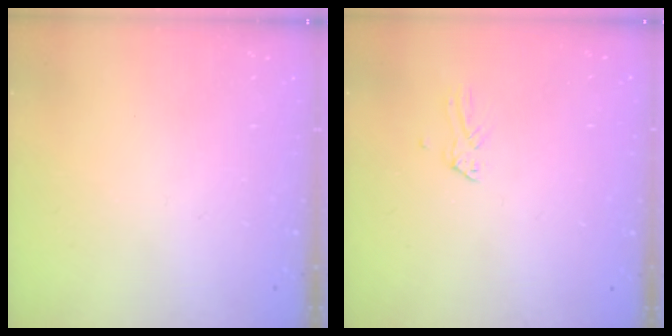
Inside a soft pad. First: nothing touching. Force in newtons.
{"total": 0.0}